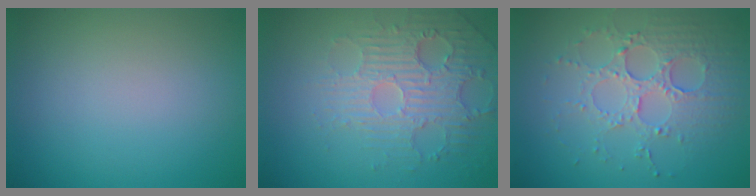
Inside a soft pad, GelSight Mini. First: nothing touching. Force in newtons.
{"total": 4.1, "press": 3.7, "slide": 1.8}
{"total": 3.9, "press": 3.6, "slide": 1.4}